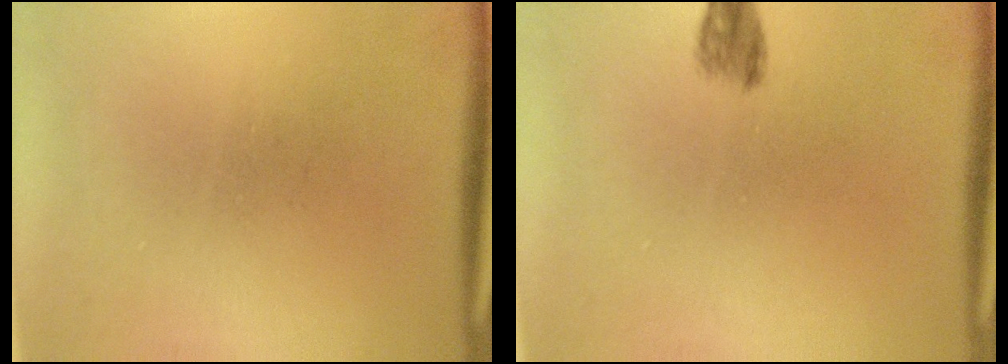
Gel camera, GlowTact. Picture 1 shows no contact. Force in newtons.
{"total": 2.4}